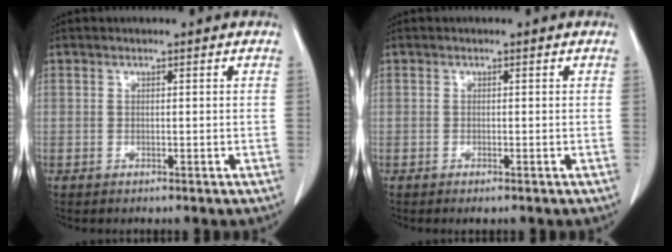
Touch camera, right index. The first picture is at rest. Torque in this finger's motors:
{"motor_torque": [0.10, -0.09, 0.00, 0.02]}